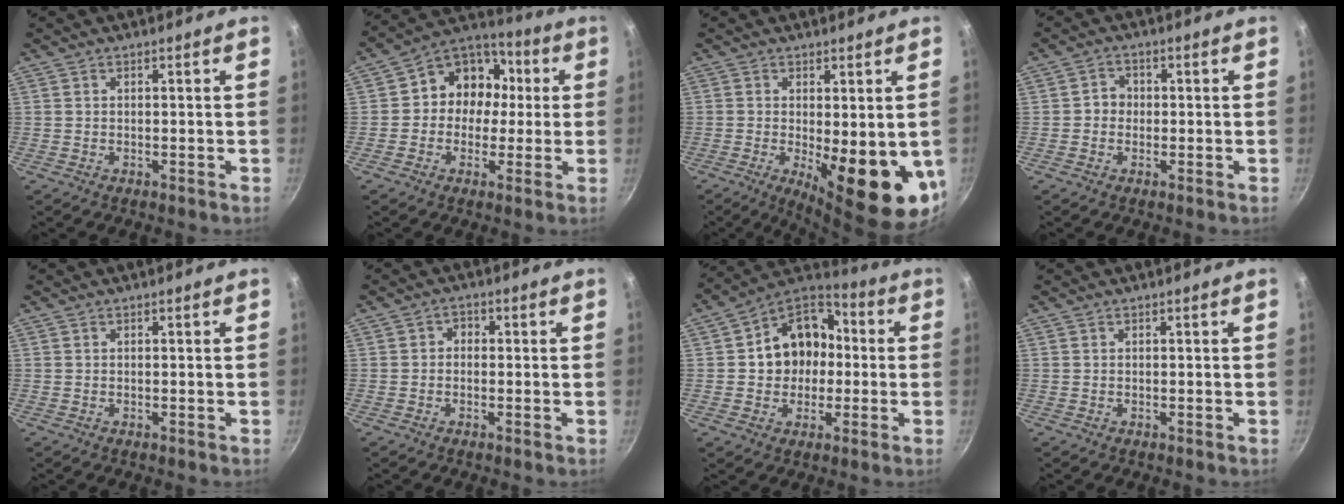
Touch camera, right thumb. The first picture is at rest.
{"total": 12.4, "force": [0.7, 10.8, 6.0], "torque": [-0.043, 0.032, -0.012]}
{"total": 15.0, "force": [-2.4, 5.1, 13.9], "torque": [-0.164, -0.025, -0.018]}
{"total": 2.9, "force": [-0.3, 2.6, 1.1], "torque": [0.000, 0.010, -0.011]}
{"total": 0.0}
{"total": 2.0, "force": [-0.3, 1.7, 1.0], "torque": [-0.008, 0.009, -0.011]}
{"total": 14.1, "force": [0.1, 11.7, 7.9], "torque": [-0.083, 0.034, -0.012]}
{"total": 0.0}